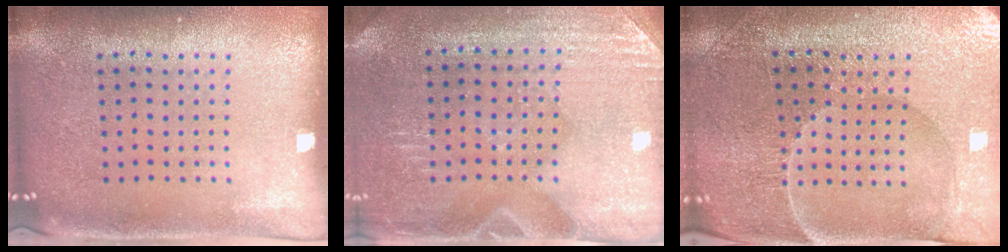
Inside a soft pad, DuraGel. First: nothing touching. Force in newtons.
{"total": 3.0, "press": 2.9, "slide": 0.6}
{"total": 3.5, "press": 3.5, "slide": 0.2}